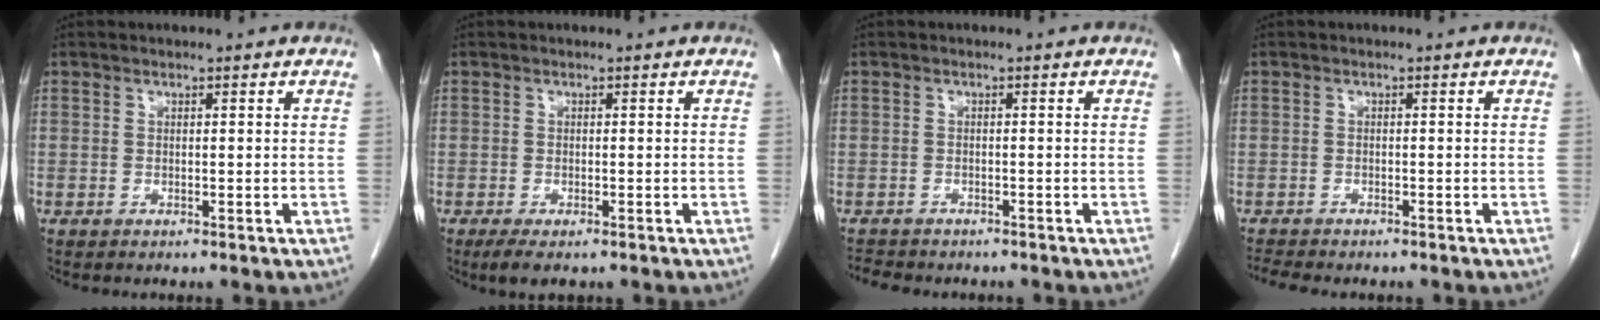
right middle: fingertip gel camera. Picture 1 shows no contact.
{"total": 3.3, "force": [-2.2, 1.1, 2.2], "torque": [-0.038, -0.007, -0.032]}
{"total": 4.9, "force": [-4.3, 1.8, 1.6], "torque": [-0.031, -0.006, -0.059]}
{"total": 4.0, "force": [-3.6, 0.9, 1.6], "torque": [-0.029, -0.009, -0.053]}